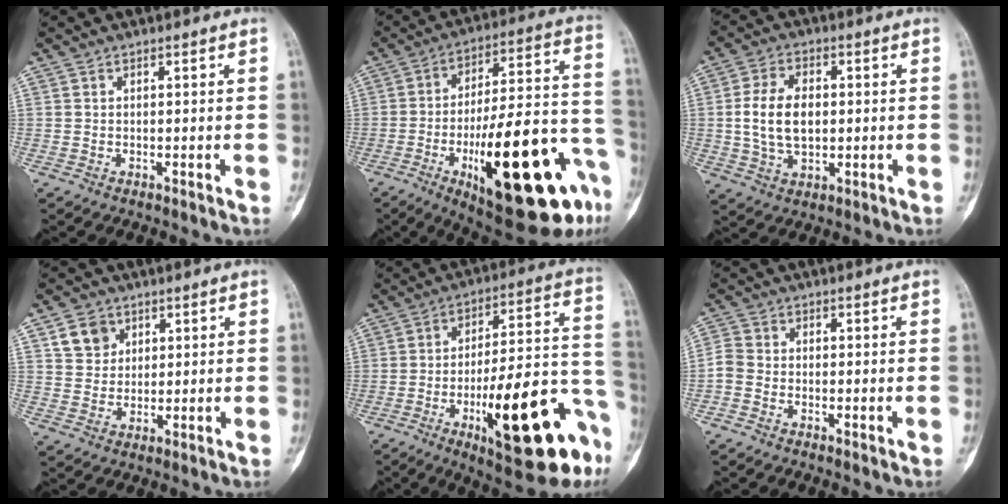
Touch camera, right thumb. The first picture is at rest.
{"total": 30.6, "force": [-12.1, 9.2, 26.5], "torque": [-0.339, 0.047, -0.167]}
{"total": 9.8, "force": [0.3, 6.2, 7.6], "torque": [-0.138, 0.005, 0.009]}
{"total": 6.7, "force": [3.4, 5.4, 2.1], "torque": [-0.013, -0.015, 0.065]}
{"total": 25.9, "force": [-10.7, 7.5, 22.4], "torque": [-0.272, 0.052, -0.147]}
{"total": 2.8, "force": [-1.3, 2.1, 1.4], "torque": [-0.029, 0.008, -0.038]}